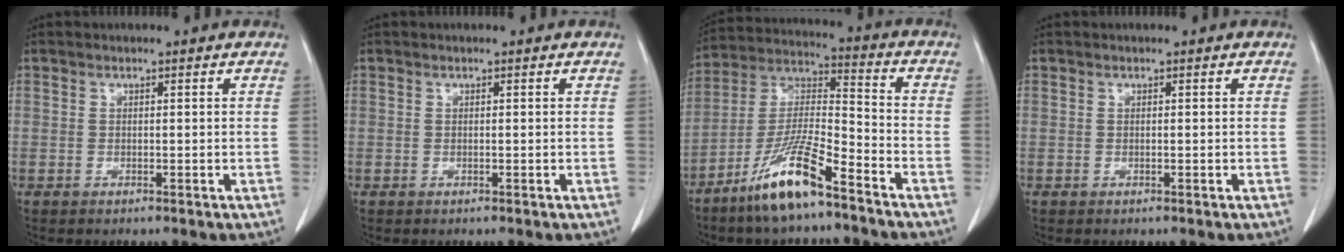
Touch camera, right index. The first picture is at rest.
{"total": 0.0}
{"total": 13.0, "force": [-8.8, 1.5, 9.4], "torque": [-0.190, -0.013, -0.169]}
{"total": 0.0}